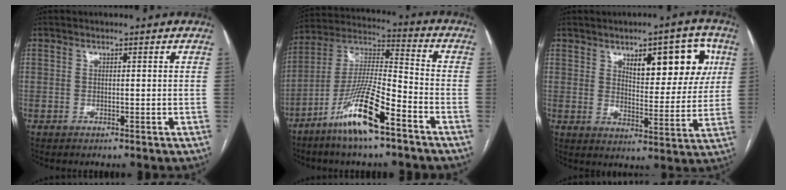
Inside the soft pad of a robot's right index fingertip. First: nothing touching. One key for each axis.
{"total": 14.2, "fx": -8.2, "fy": 1.6, "fz": 11.4, "tx": -0.228, "ty": -0.016, "tz": -0.157}
{"total": 12.3, "fx": 5.2, "fy": 4.6, "fz": 10.1, "tx": -0.128, "ty": 0.015, "tz": 0.076}